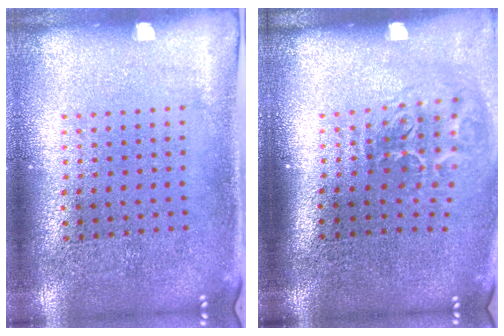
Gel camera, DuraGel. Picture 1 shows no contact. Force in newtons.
{"total": 2.1, "press": 1.3, "slide": 1.6}